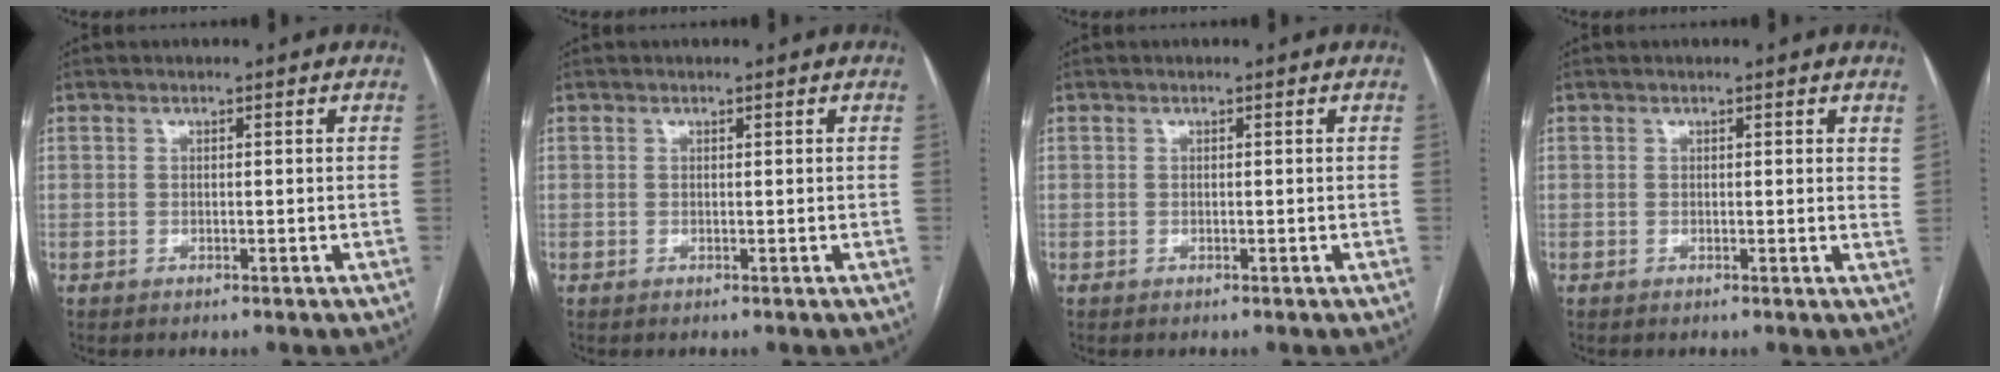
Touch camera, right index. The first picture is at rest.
{"total": 0.0}
{"total": 0.0}
{"total": 1.6, "force": [1.0, 0.6, 1.1], "torque": [-0.007, -0.001, 0.005]}